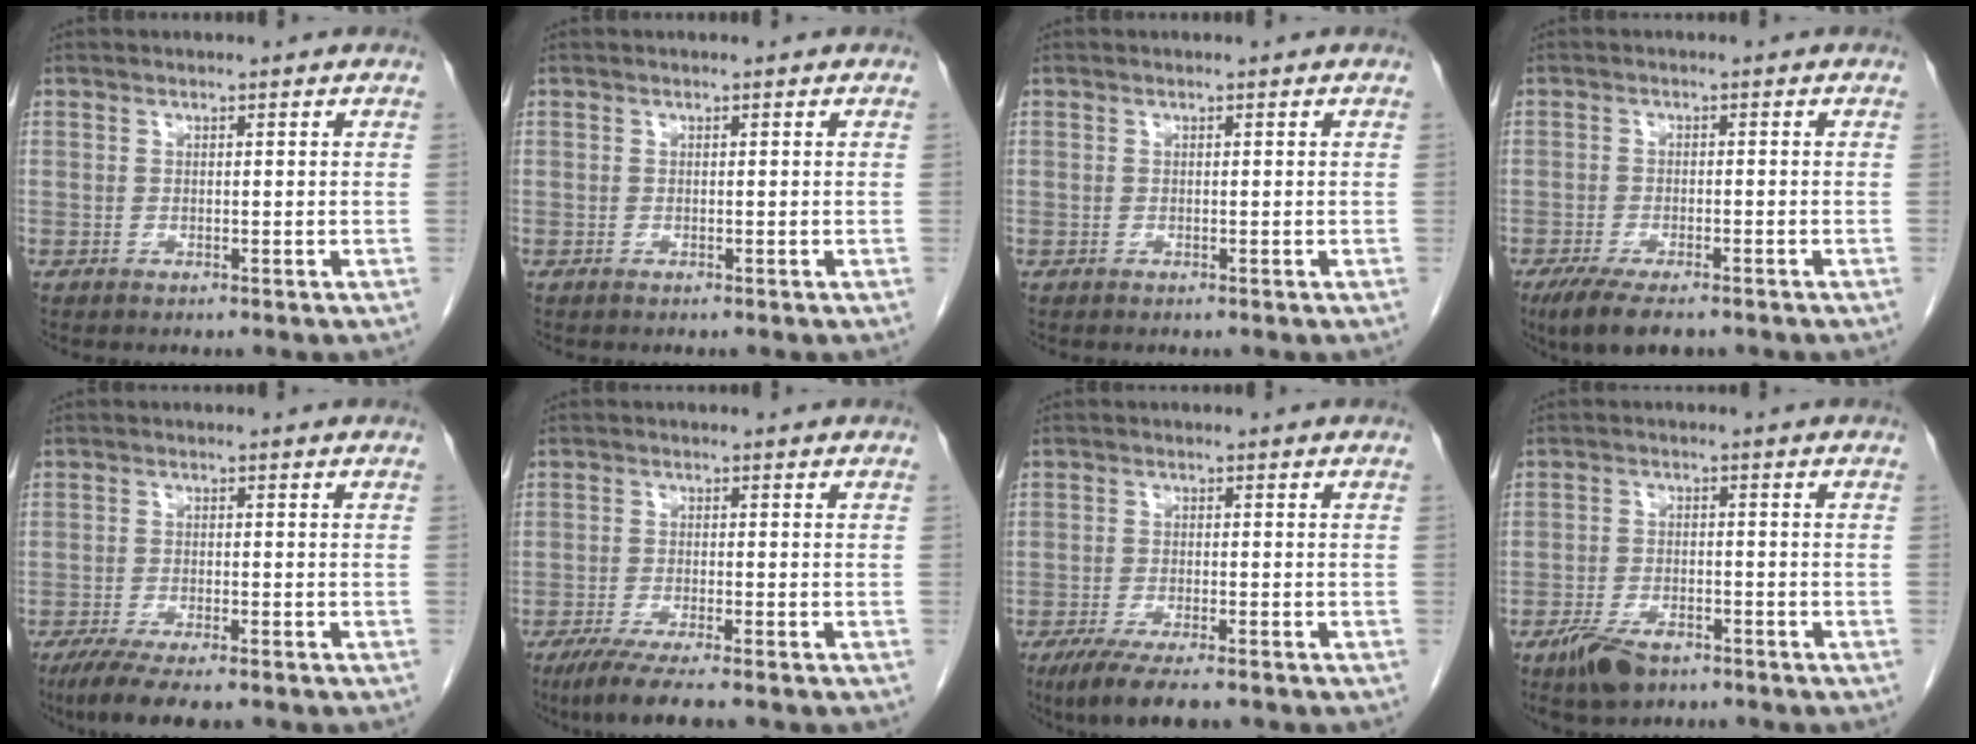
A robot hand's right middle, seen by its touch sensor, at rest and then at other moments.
{"total": 0.0}
{"total": 0.0}
{"total": 7.3, "force": [-5.5, 1.9, 4.5], "torque": [-0.075, -0.016, -0.088]}
{"total": 7.5, "force": [-5.7, 1.4, 4.7], "torque": [-0.077, -0.018, -0.091]}
{"total": 6.0, "force": [-4.5, -0.1, 4.0], "torque": [-0.068, -0.018, -0.076]}
{"total": 7.3, "force": [-5.5, 1.2, 4.7], "torque": [-0.076, -0.018, -0.087]}
{"total": 6.0, "force": [-4.0, 2.5, 3.7], "torque": [-0.072, -0.005, -0.067]}